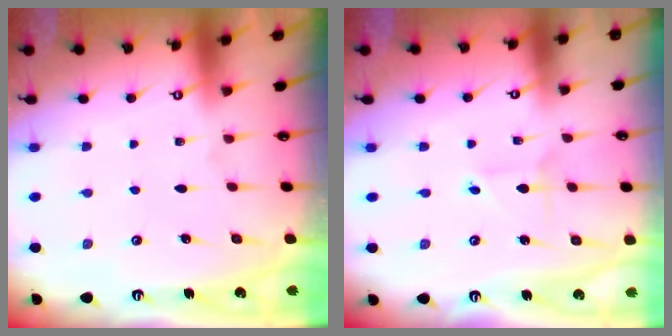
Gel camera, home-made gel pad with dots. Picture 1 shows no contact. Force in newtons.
{"total": 2.0, "press": 2.0, "slide": 0.3}